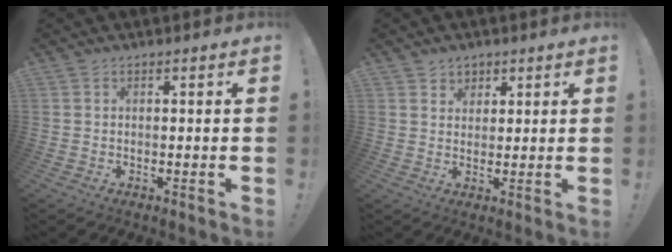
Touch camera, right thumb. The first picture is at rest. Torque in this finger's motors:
{"motor_torque": [-0.48, 0.13, 0.12, -0.09, 0.00]}